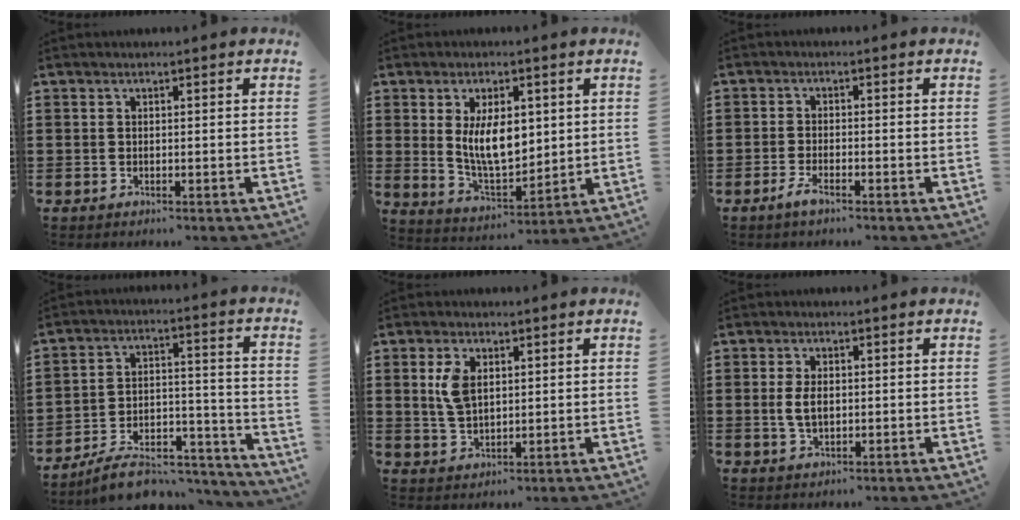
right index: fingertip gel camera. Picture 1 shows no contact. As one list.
[{"total": 9.1, "force": [1.8, 4.6, 7.7], "torque": [-0.144, 0.003, 0.028]}, {"total": 2.3, "force": [-1.5, 0.5, 1.7], "torque": [-0.042, -0.005, -0.032]}, {"total": 9.5, "force": [-8.2, 2.9, 3.7], "torque": [-0.055, 0.035, -0.152]}, {"total": 5.0, "force": [1.3, 3.0, 3.8], "torque": [-0.093, 0.008, 0.020]}, {"total": 3.5, "force": [0.1, 1.9, 3.0], "torque": [-0.066, 0.003, -0.001]}]